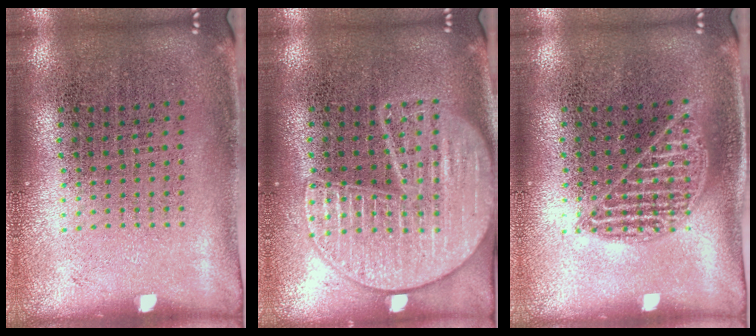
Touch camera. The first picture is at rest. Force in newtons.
{"total": 2.5, "press": 2.5, "slide": 0.2}
{"total": 1.0, "press": 1.0, "slide": 0.1}